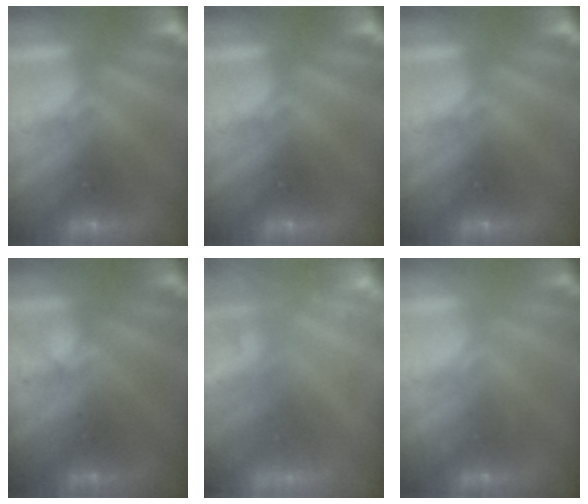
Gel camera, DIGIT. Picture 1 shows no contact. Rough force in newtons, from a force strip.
{"total": 0.0}
{"total": 0.0}
{"total": 1.8}
{"total": 9.0}
{"total": 2.3}